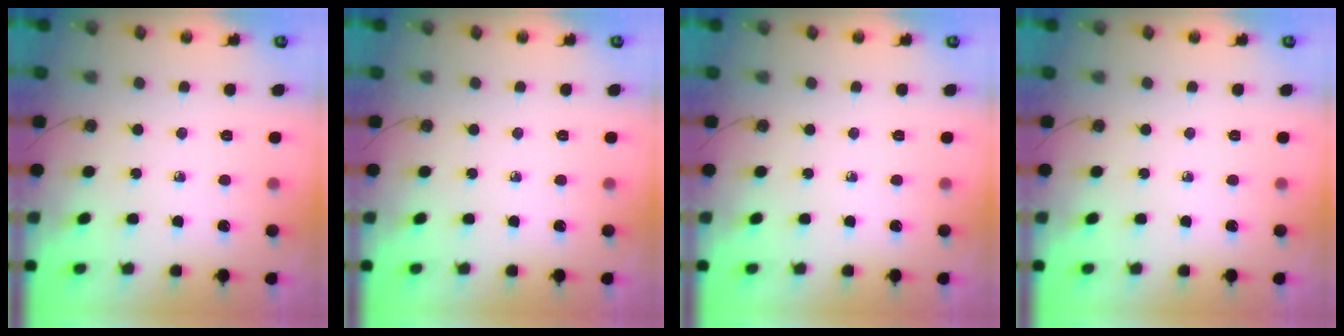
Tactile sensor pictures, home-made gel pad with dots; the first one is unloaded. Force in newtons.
{"total": 0.0}
{"total": 0.0}
{"total": 0.0}